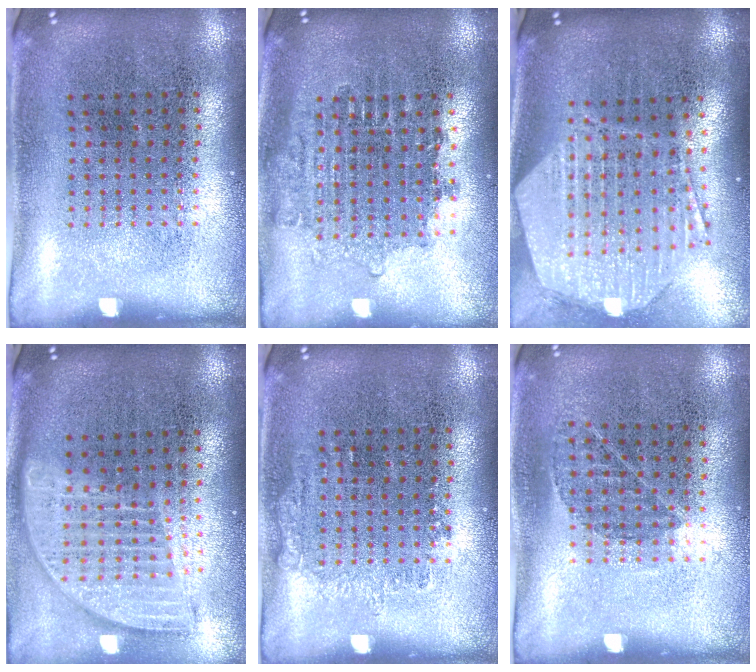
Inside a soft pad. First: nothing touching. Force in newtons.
{"total": 1.6, "press": 1.3, "slide": 0.8}
{"total": 3.1, "press": 2.4, "slide": 1.9}
{"total": 1.8, "press": 1.5, "slide": 1.0}
{"total": 0.8, "press": 0.7, "slide": 0.2}
{"total": 0.8, "press": 0.6, "slide": 0.5}